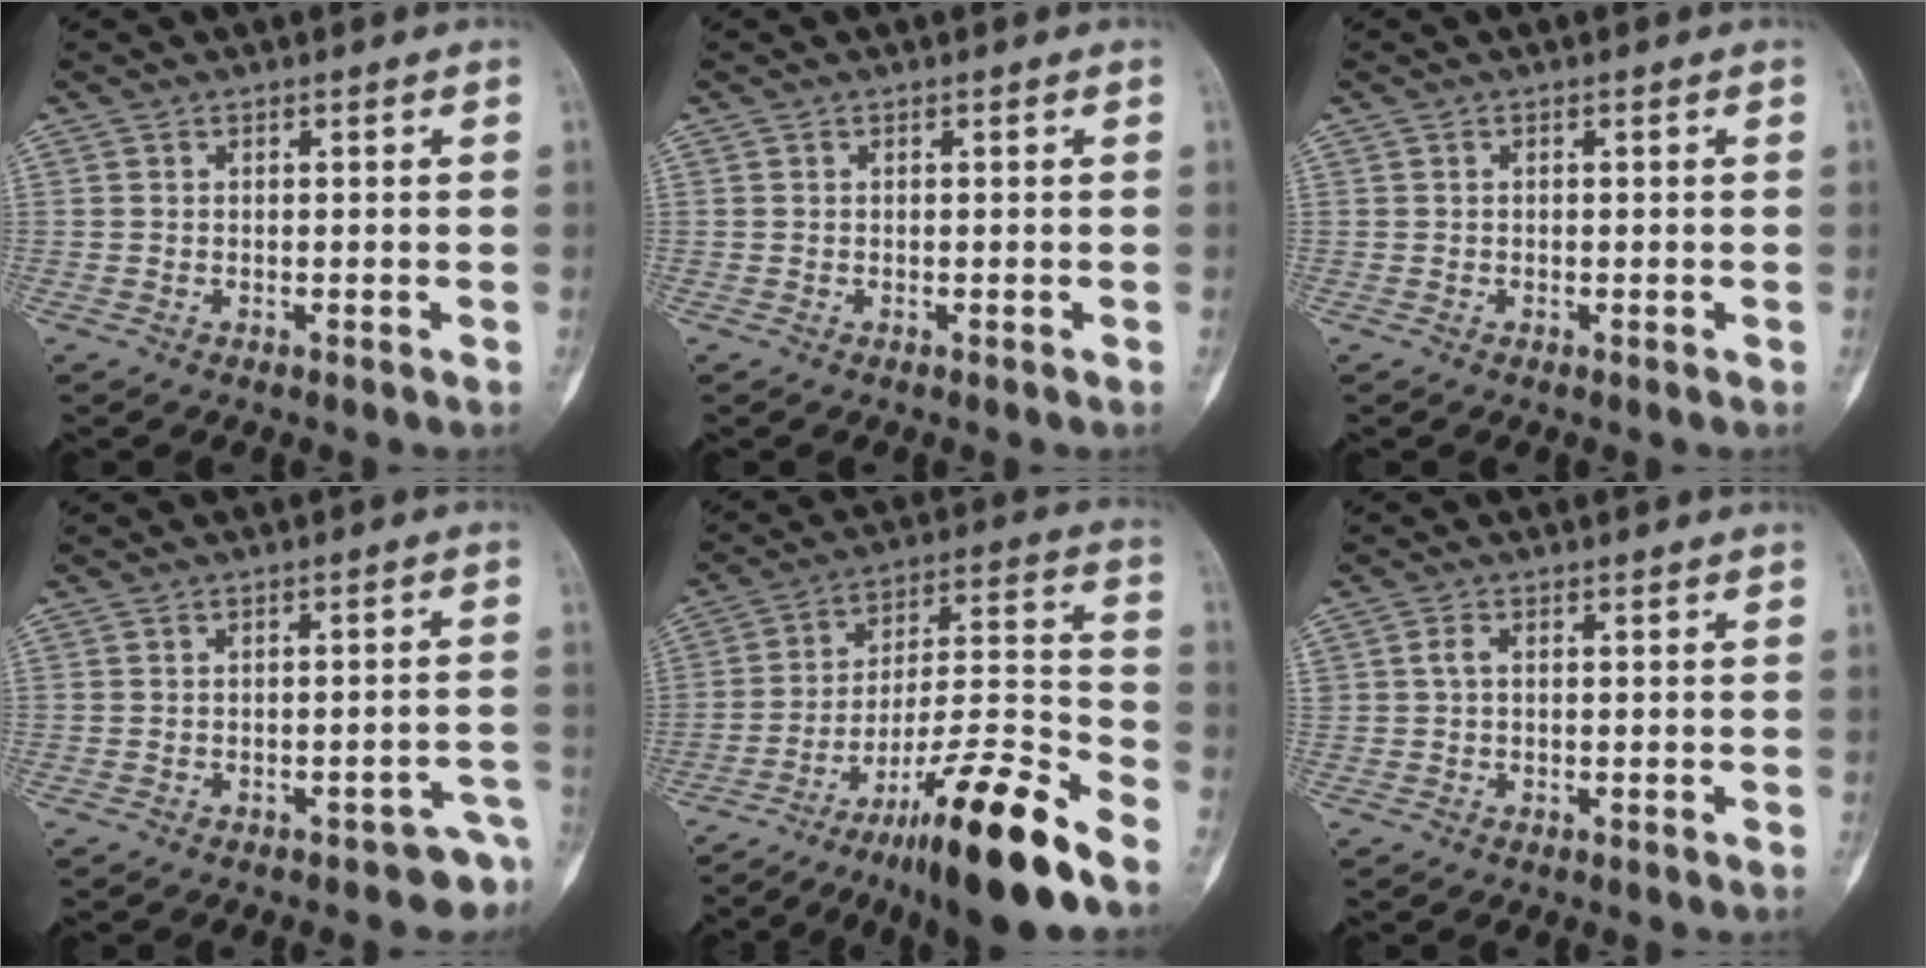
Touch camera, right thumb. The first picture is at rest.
{"total": 0.0}
{"total": 0.0}
{"total": 5.0, "force": [-3.4, 2.4, 2.8], "torque": [-0.015, 0.036, -0.039]}
{"total": 20.4, "force": [-14.2, 2.1, 14.5], "torque": [-0.237, 0.079, -0.232]}
{"total": 1.4, "force": [0.2, 0.9, 1.1], "torque": [-0.021, 0.002, 0.002]}